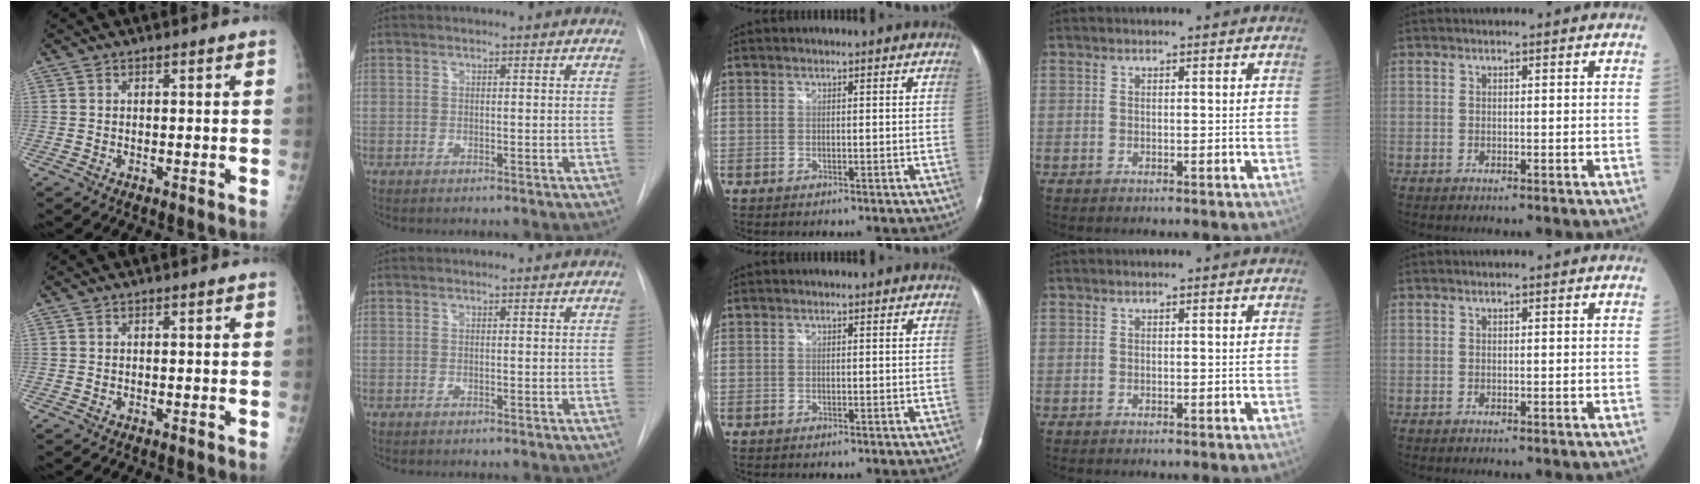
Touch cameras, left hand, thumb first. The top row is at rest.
{}